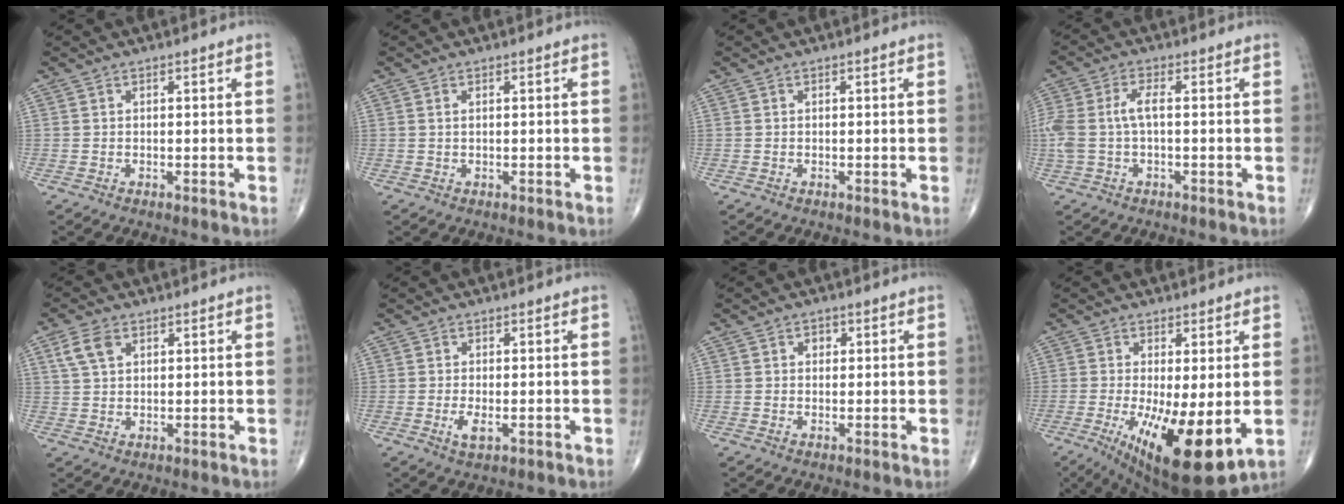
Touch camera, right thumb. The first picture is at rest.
{"total": 0.6, "force": [0.3, 0.2, 0.5], "torque": [-0.013, 0.004, 0.006]}
{"total": 0.0}
{"total": 6.3, "force": [-0.1, 2.6, 5.7], "torque": [-0.157, 0.019, 0.000]}
{"total": 4.7, "force": [2.1, 2.8, 3.1], "torque": [-0.060, 0.002, 0.045]}
{"total": 2.7, "force": [-0.8, 1.1, 2.3], "torque": [-0.046, -0.005, -0.015]}
{"total": 1.6, "force": [0.5, 1.3, 0.8], "torque": [0.001, 0.001, 0.002]}
{"total": 15.4, "force": [-3.4, 4.7, 14.2], "torque": [-0.227, -0.030, -0.037]}